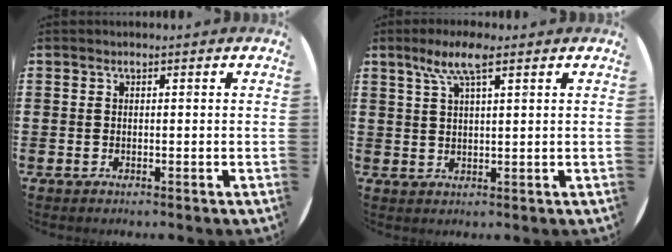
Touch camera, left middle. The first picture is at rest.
{"total": 5.5, "force": [3.3, 1.2, 4.2], "torque": [-0.091, 0.009, 0.056]}